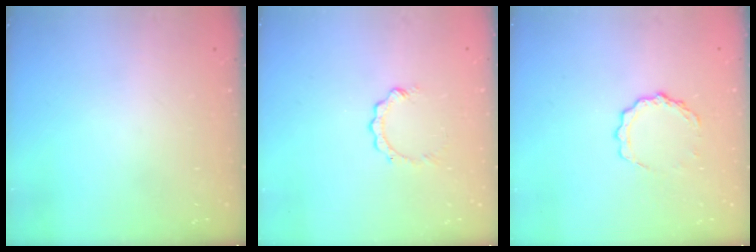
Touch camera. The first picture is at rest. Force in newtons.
{"total": 3.3, "press": 3.3, "slide": 0.4}
{"total": 6.8, "press": 6.8, "slide": 0.4}